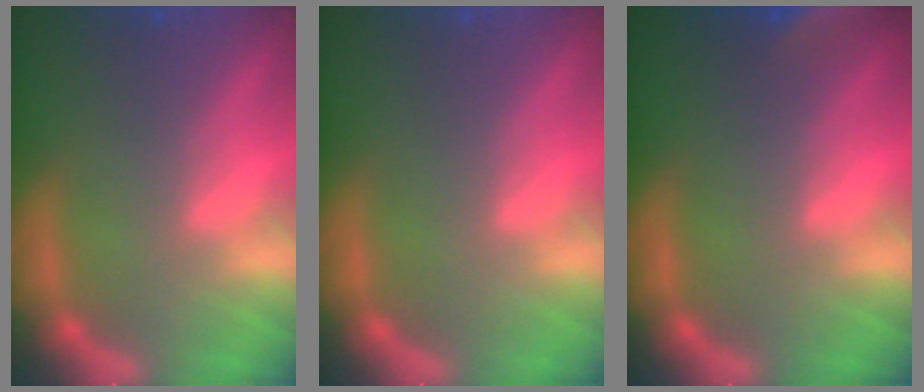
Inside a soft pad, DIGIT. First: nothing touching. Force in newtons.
{"total": 0.0}
{"total": 5.5}